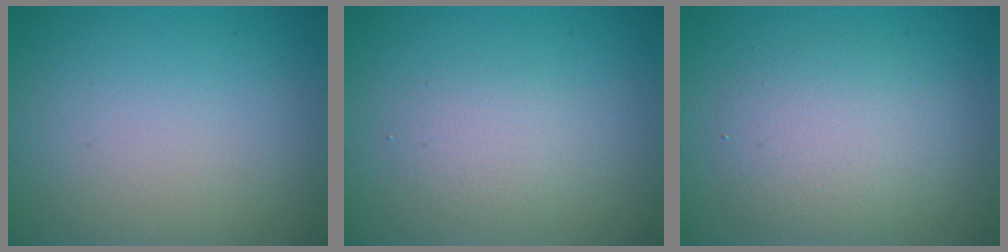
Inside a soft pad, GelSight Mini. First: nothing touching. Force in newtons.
{"total": 1.7, "press": 1.7, "slide": 0.0}
{"total": 3.8, "press": 3.8, "slide": 0.2}